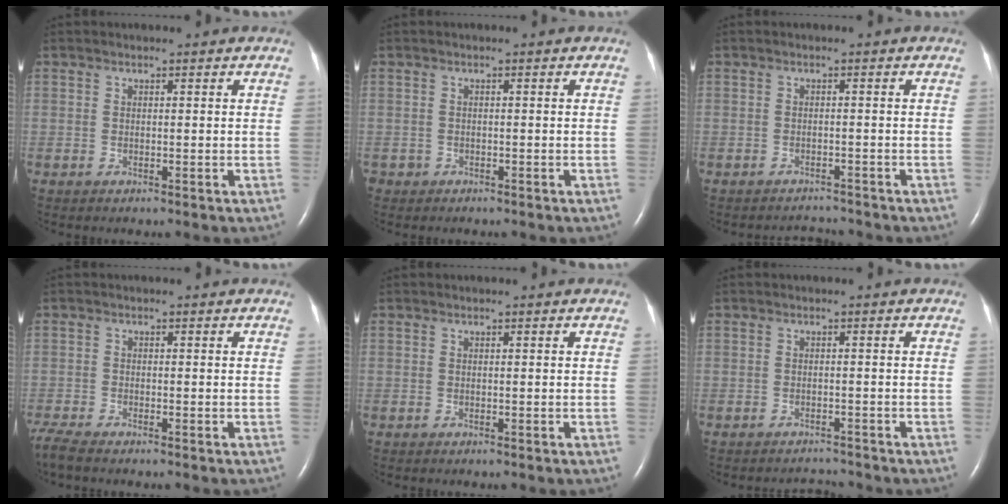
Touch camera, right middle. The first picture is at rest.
{"total": 0.9, "force": [-0.6, 0.6, -0.1], "torque": [-0.006, 0.004, -0.011]}
{"total": 2.5, "force": [-2.4, 0.0, -0.7], "torque": [0.007, -0.010, -0.034]}
{"total": 3.2, "force": [-2.9, 0.1, 1.5], "torque": [-0.036, -0.013, -0.057]}
{"total": 0.0}
{"total": 1.9, "force": [-1.9, -0.2, -0.6], "torque": [0.005, -0.011, -0.024]}